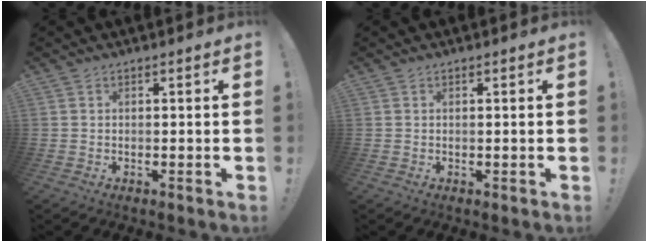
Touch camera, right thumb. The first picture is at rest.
{"total": 0.0}